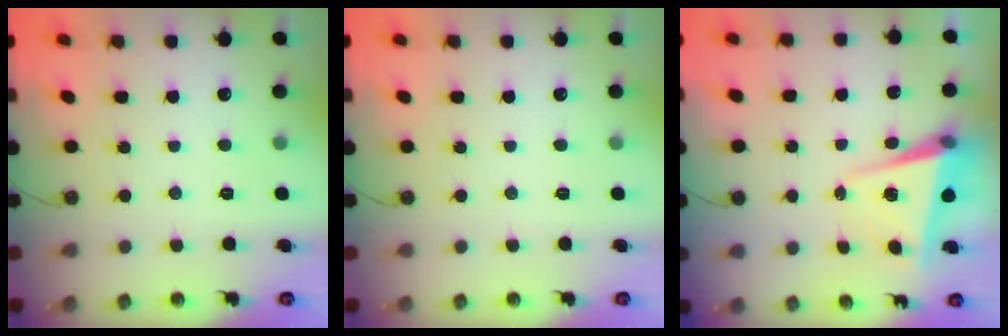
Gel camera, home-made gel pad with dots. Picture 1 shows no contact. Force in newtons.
{"total": 0.0}
{"total": 5.4, "press": 5.3, "slide": 1.3}